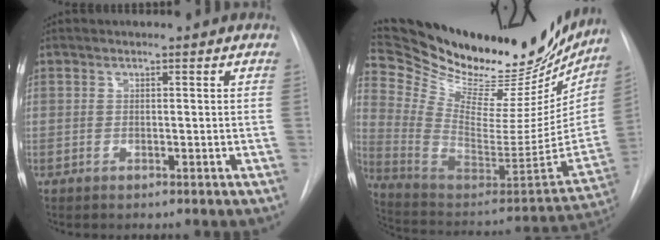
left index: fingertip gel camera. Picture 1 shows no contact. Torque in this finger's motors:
{"motor_torque": [-0.57, -0.78, 0.05, -0.01]}